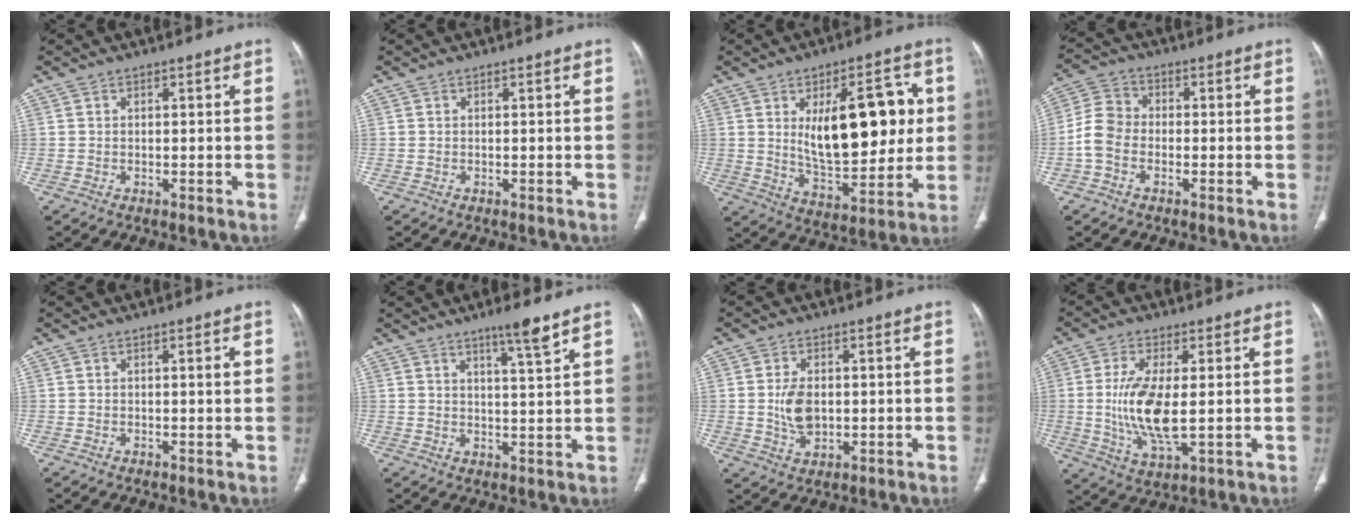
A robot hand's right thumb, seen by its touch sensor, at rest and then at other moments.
{"total": 0.0}
{"total": 19.7, "force": [3.5, 9.3, 17.0], "torque": [-0.211, -0.014, 0.062]}
{"total": 6.3, "force": [-1.7, 4.6, 4.0], "torque": [-0.074, 0.019, -0.046]}
{"total": 1.3, "force": [0.3, 0.2, 1.2], "torque": [-0.017, 0.000, 0.003]}
{"total": 5.5, "force": [3.8, -0.1, 4.0], "torque": [-0.059, -0.027, 0.063]}
{"total": 6.0, "force": [0.1, 3.9, 4.6], "torque": [-0.081, -0.004, 0.008]}
{"total": 11.3, "force": [0.0, 4.2, 10.6], "torque": [-0.220, -0.018, 0.005]}